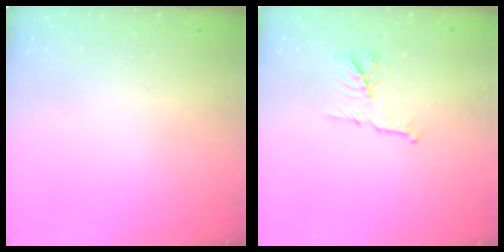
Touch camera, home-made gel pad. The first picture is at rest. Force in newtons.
{"total": 9.5, "press": 9.5, "slide": 0.2}